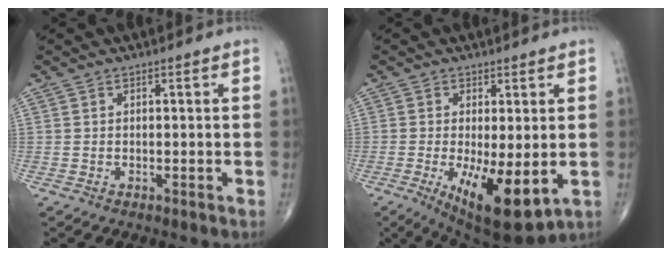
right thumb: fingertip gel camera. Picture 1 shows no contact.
{"total": 12.0, "force": [-2.8, 4.3, 10.9], "torque": [-0.171, -0.028, -0.027]}